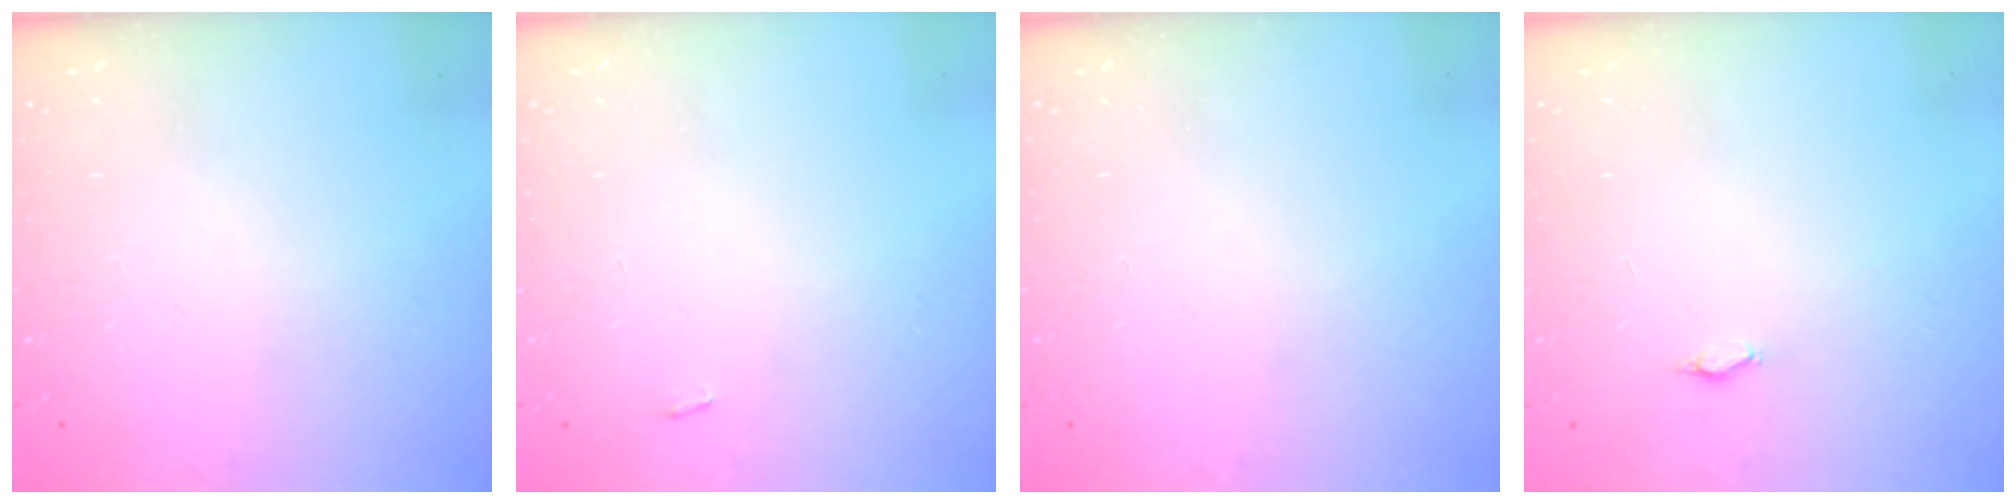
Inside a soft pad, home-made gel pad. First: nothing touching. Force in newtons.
{"total": 2.2, "press": 2.2, "slide": 0.3}
{"total": 0.0}
{"total": 12.3, "press": 4.2, "slide": 11.6}